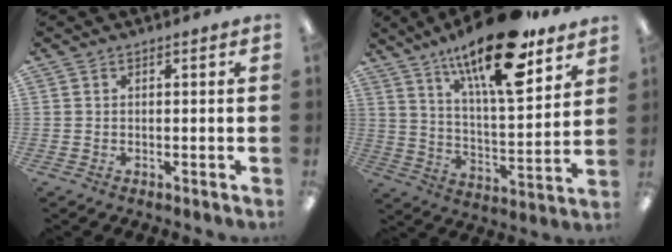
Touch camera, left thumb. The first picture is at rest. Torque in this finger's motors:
{"motor_torque": [0.87, 0.68, 1.72, -1.05, 0.23]}